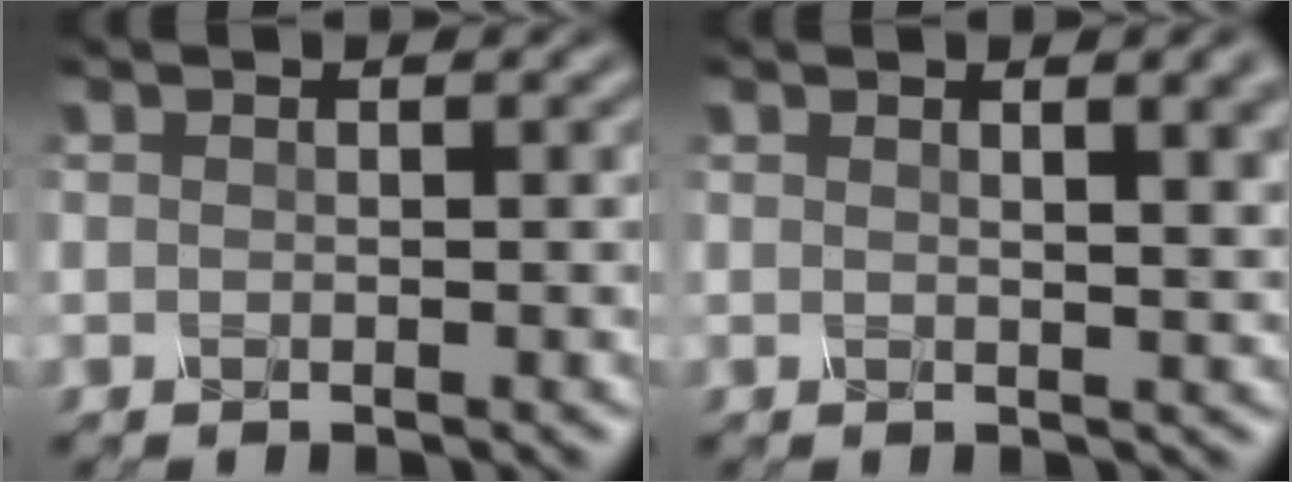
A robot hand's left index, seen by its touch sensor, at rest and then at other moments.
{"total": 4.8, "force": [2.0, 1.8, 3.9], "torque": [-0.026, 0.014, 0.019]}